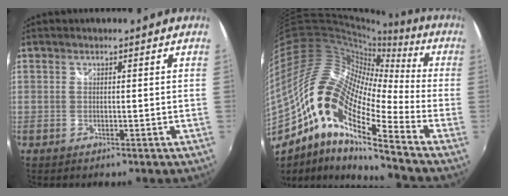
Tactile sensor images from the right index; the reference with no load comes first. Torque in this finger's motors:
{"motor_torque": [1.17, -0.97, 1.05, 0.21]}